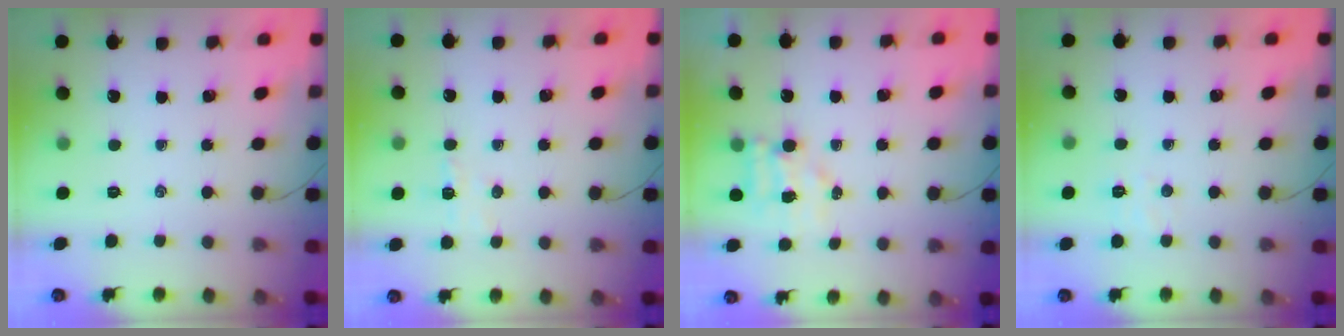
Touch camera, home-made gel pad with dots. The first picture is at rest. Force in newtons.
{"total": 3.9, "press": 3.7, "slide": 1.2}
{"total": 4.9, "press": 4.9, "slide": 0.6}
{"total": 3.8, "press": 3.7, "slide": 1.0}